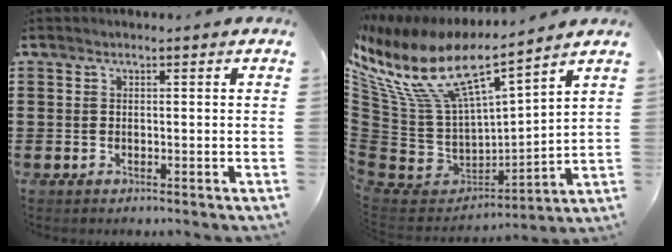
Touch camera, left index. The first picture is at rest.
{"total": 12.4, "force": [7.4, 4.8, 8.8], "torque": [-0.210, -0.046, 0.124]}